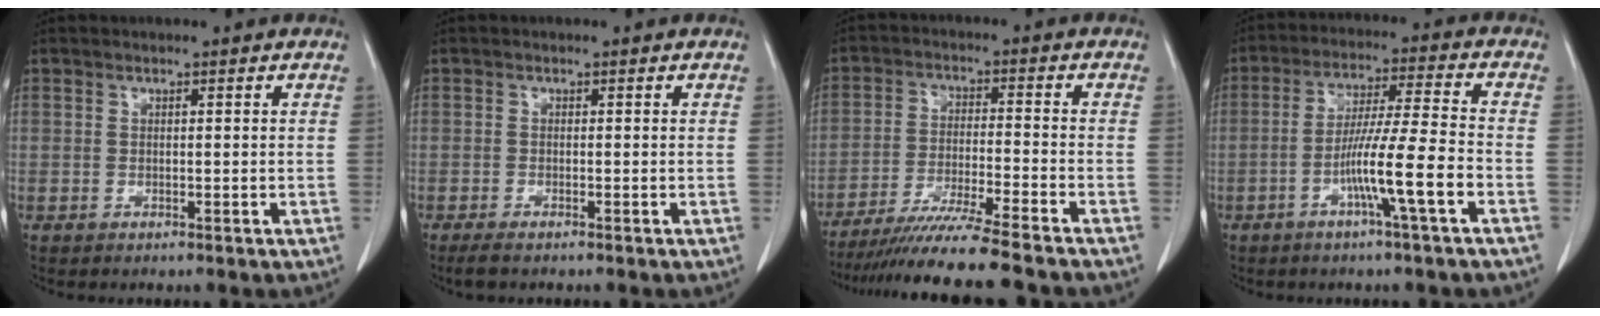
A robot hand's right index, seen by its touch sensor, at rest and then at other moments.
{"total": 2.0, "force": [-1.7, 0.2, 1.1], "torque": [-0.022, -0.006, -0.028]}
{"total": 13.7, "force": [-11.9, -1.5, 6.6], "torque": [-0.099, -0.032, -0.195]}
{"total": 9.9, "force": [-4.0, -1.0, 9.0], "torque": [-0.166, 0.002, -0.075]}